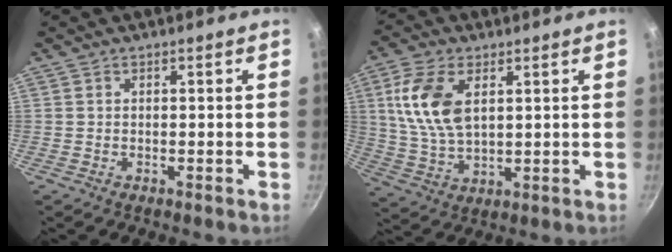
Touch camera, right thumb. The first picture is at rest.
{"total": 12.0, "force": [3.6, 6.6, 9.4], "torque": [-0.183, -0.012, 0.075]}